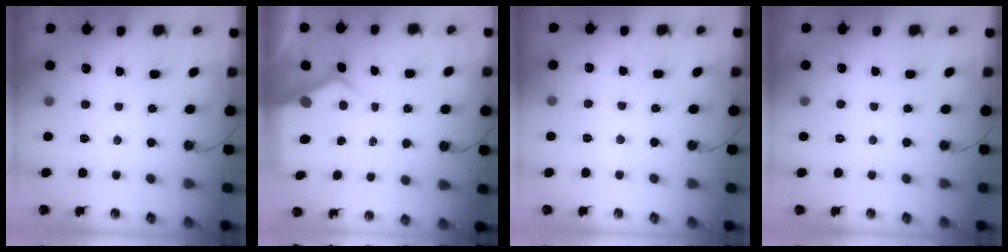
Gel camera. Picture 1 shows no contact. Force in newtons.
{"total": 4.6, "press": 4.5, "slide": 0.5}
{"total": 4.4, "press": 4.4, "slide": 0.6}
{"total": 2.0, "press": 1.9, "slide": 0.5}